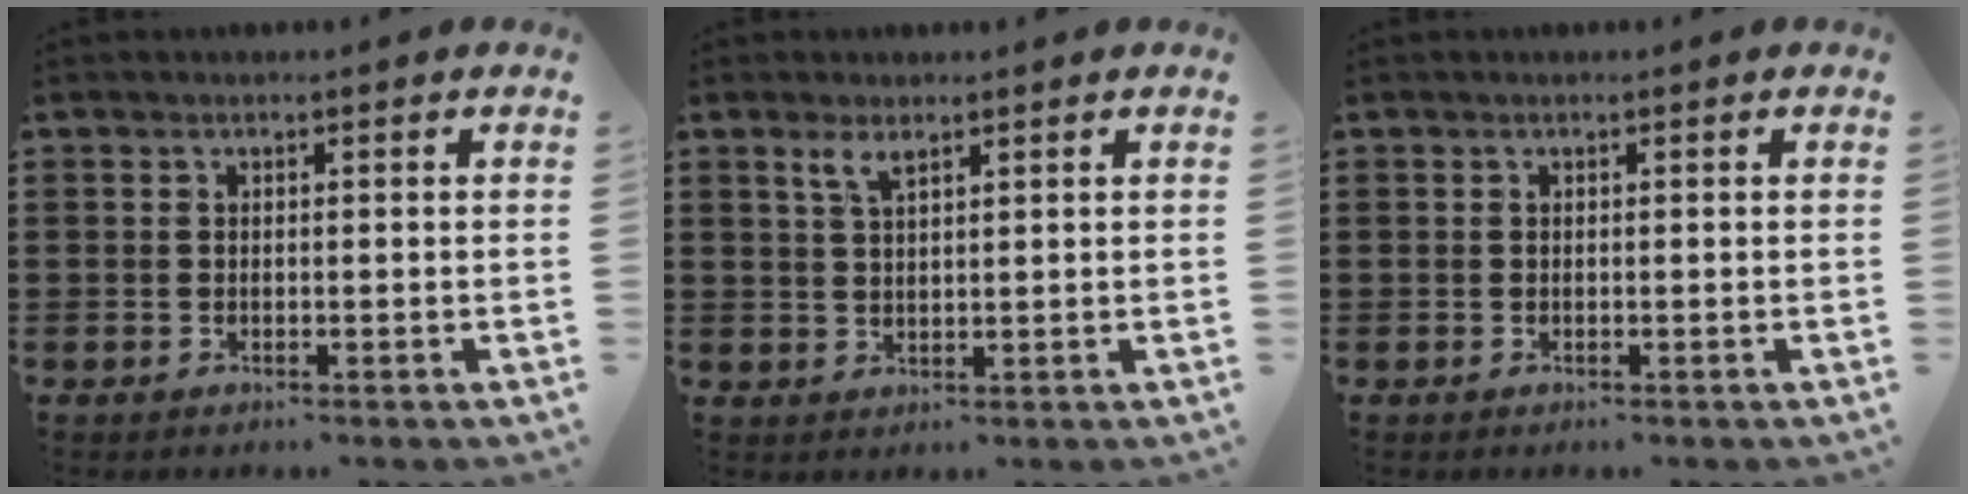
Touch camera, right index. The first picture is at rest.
{"total": 2.8, "force": [1.8, 0.8, 2.0], "torque": [-0.044, 0.005, 0.032]}
{"total": 0.0}